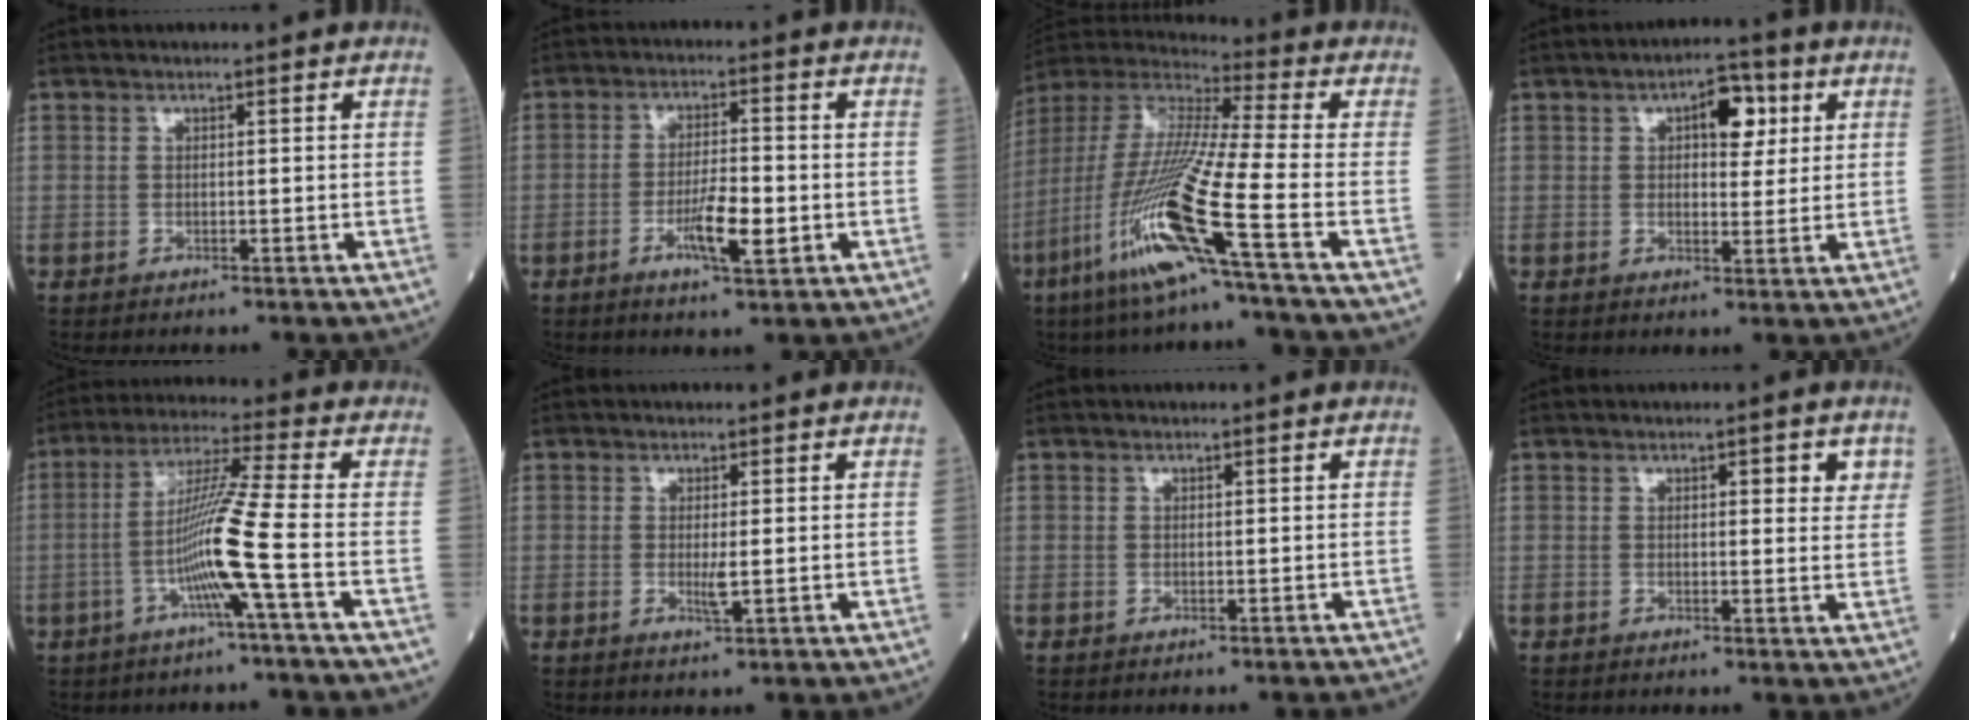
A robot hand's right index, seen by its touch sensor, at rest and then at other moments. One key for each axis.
{"total": 6.1, "fx": -2.0, "fy": 1.0, "fz": 5.7, "tx": -0.103, "ty": -0.004, "tz": -0.035}
{"total": 17.1, "fx": -7.5, "fy": -1.0, "fz": 15.4, "tx": -0.330, "ty": -0.027, "tz": -0.152}
{"total": 6.0, "fx": 2.2, "fy": 2.8, "fz": 4.9, "tx": -0.065, "ty": 0.014, "tz": 0.030}
{"total": 9.6, "fx": -2.9, "fy": -2.2, "fz": 8.9, "tx": -0.173, "ty": 0.004, "tz": -0.059}
{"total": 1.9, "fx": -0.2, "fy": 0.1, "fz": 1.9, "tx": -0.038, "ty": -0.005, "tz": -0.002}
{"total": 0.6, "fx": -0.5, "fy": 0.2, "fz": 0.1, "tx": 0.000, "ty": 0.004, "tz": -0.008}
{"total": 3.4, "fx": 1.6, "fy": 1.2, "fz": 2.7, "tx": -0.027, "ty": -0.002, "tz": 0.017}